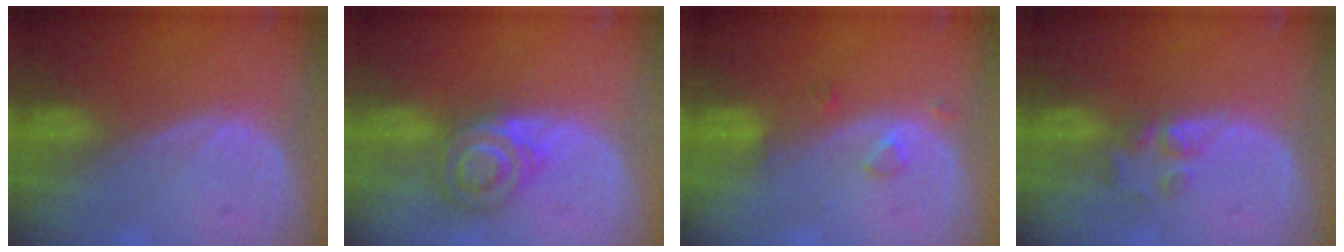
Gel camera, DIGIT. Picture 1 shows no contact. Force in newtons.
{"total": 5.9, "press": 5.9, "slide": 0.8}
{"total": 1.8, "press": 1.8, "slide": 0.1}
{"total": 2.6, "press": 2.4, "slide": 0.9}